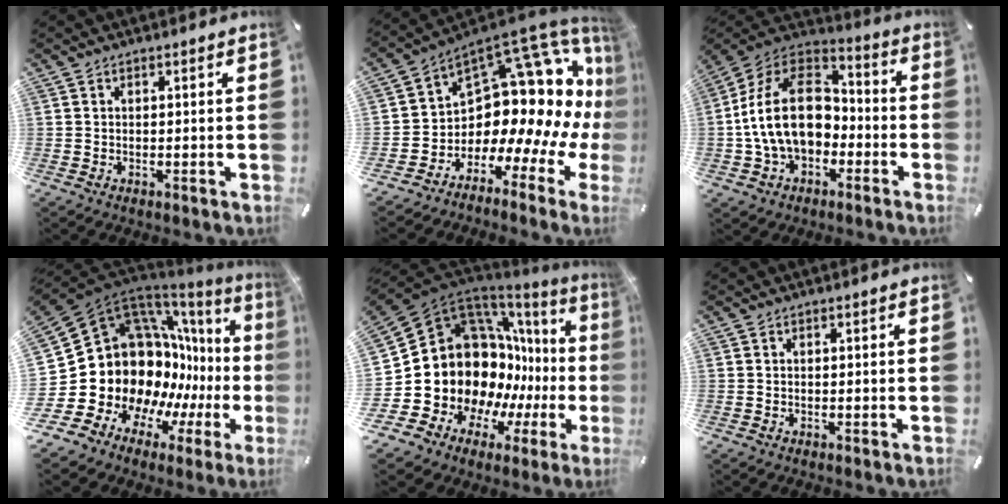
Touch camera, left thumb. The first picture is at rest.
{"total": 16.3, "force": [5.2, 10.1, 11.8], "torque": [-0.177, -0.085, 0.105]}
{"total": 19.0, "force": [-2.6, 14.0, 12.5], "torque": [-0.259, 0.030, -0.046]}
{"total": 22.8, "force": [-1.0, 18.1, 13.8], "torque": [-0.216, -0.092, 0.053]}
{"total": 20.1, "force": [-0.1, 16.5, 11.3], "torque": [-0.174, -0.081, 0.059]}
{"total": 0.0}